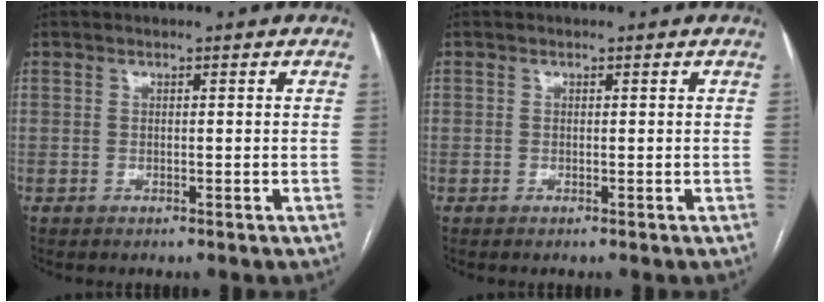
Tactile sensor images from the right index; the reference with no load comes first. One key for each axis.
{"total": 0.0}